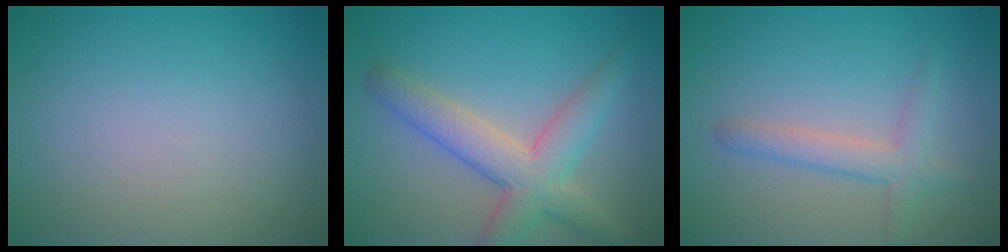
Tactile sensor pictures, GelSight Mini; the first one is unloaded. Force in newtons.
{"total": 5.5, "press": 5.5, "slide": 0.5}
{"total": 2.5, "press": 2.5, "slide": 0.2}